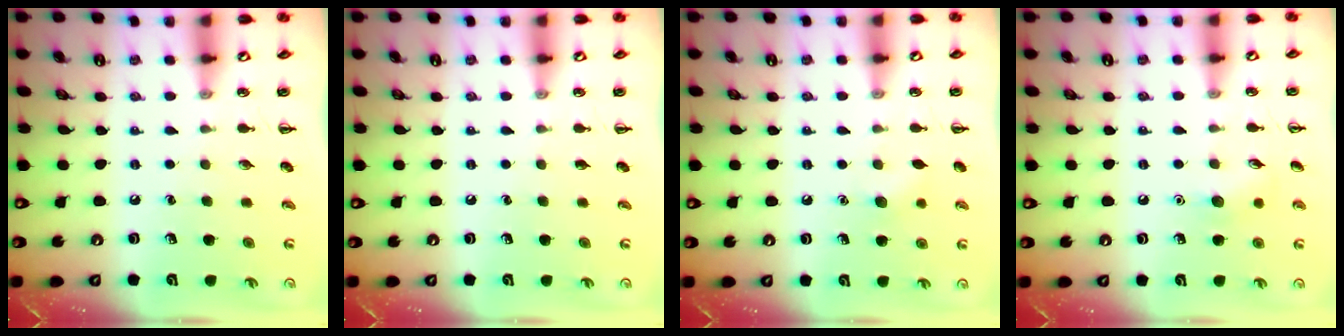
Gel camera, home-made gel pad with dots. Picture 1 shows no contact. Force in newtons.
{"total": 0.0}
{"total": 4.7, "press": 4.5, "slide": 1.2}
{"total": 6.5, "press": 6.3, "slide": 1.7}